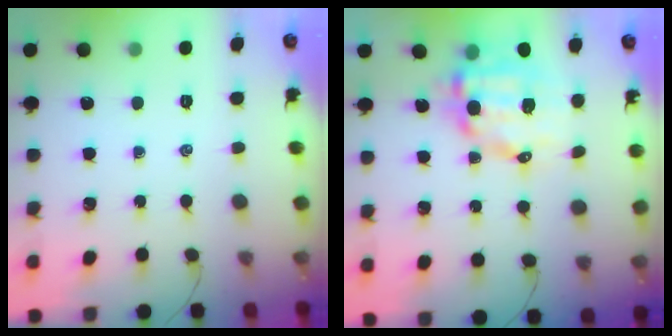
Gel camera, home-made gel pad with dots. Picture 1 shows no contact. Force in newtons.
{"total": 11.3, "press": 11.1, "slide": 2.4}